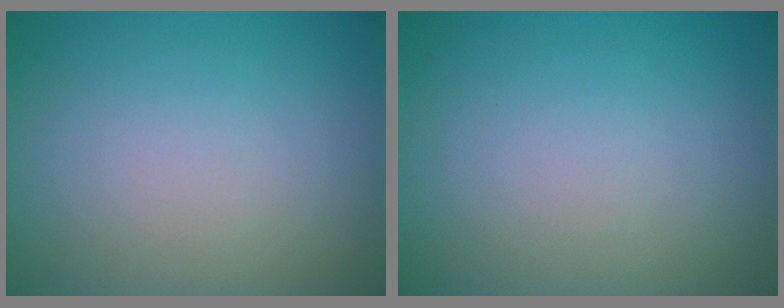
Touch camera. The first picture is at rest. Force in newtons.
{"total": 0.0}